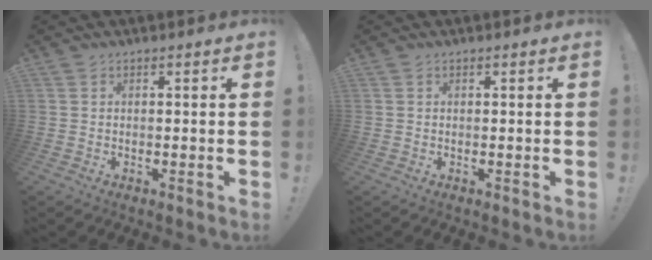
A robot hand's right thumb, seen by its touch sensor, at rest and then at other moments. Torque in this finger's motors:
{"motor_torque": [0.11, -0.05, 0.01, -0.09, 0.00]}